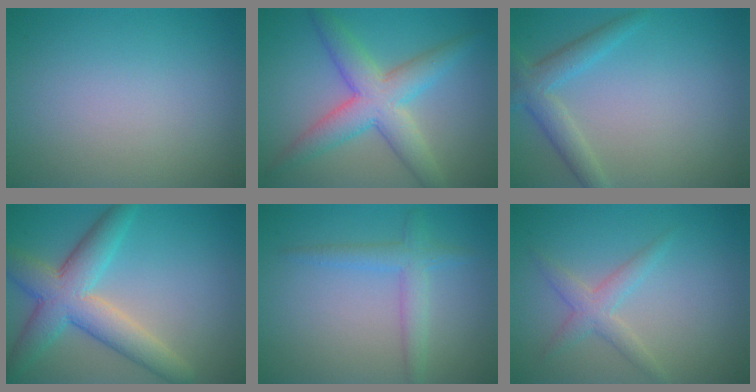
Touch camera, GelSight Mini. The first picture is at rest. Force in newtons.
{"total": 6.1, "press": 6.0, "slide": 0.2}
{"total": 3.1, "press": 3.1, "slide": 0.2}
{"total": 6.6, "press": 6.6, "slide": 0.4}
{"total": 2.0, "press": 2.0, "slide": 0.1}
{"total": 2.3, "press": 2.3, "slide": 0.0}